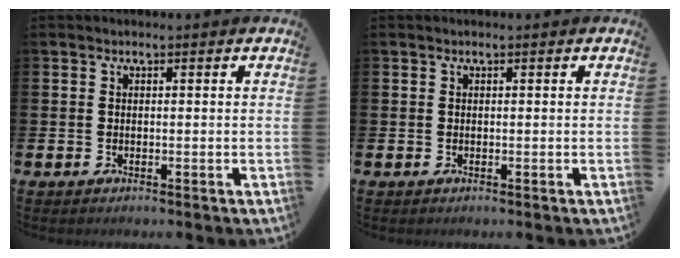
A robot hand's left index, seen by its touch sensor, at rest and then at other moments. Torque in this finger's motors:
{"motor_torque": [-1.08, -1.05, -1.05, -0.07]}